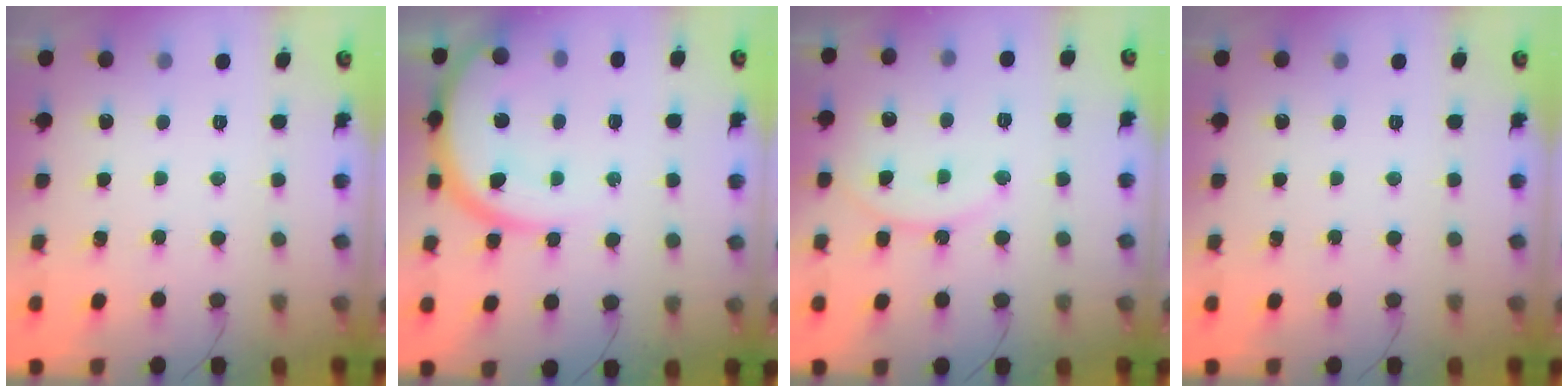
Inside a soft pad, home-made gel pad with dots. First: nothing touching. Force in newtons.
{"total": 13.9, "press": 13.8, "slide": 1.5}
{"total": 12.9, "press": 12.9, "slide": 1.0}
{"total": 0.0}